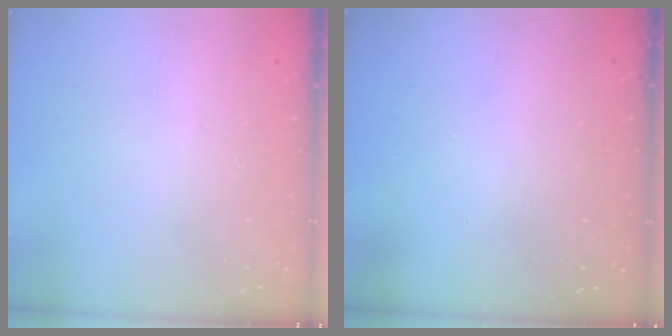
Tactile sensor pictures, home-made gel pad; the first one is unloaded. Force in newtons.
{"total": 3.0, "press": 3.0, "slide": 0.1}